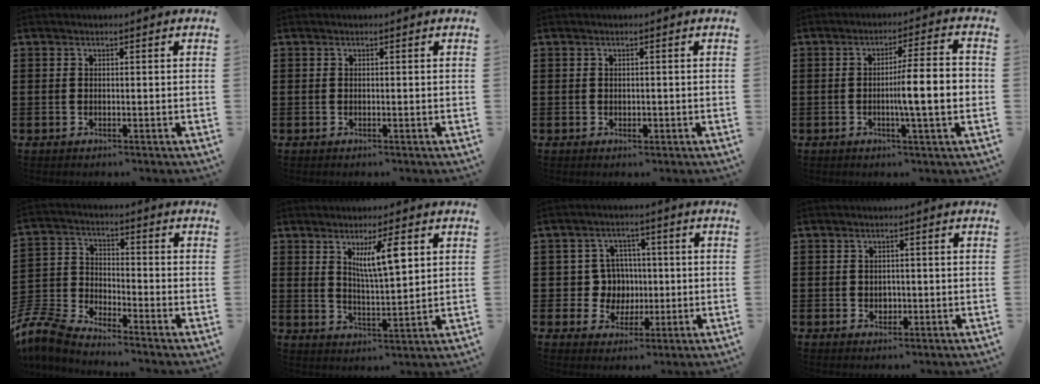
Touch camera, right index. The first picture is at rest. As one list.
[{"total": 0.0}, {"total": 0.8, "force": [-0.2, 0.6, 0.6], "torque": [-0.011, 0.000, -0.003]}, {"total": 7.8, "force": [-1.2, 0.6, 7.7], "torque": [-0.114, -0.008, -0.026]}, {"total": 7.6, "force": [-7.2, 1.2, 1.8], "torque": [-0.072, -0.002, -0.155]}, {"total": 6.8, "force": [2.9, 1.6, 6.0], "torque": [-0.107, 0.001, 0.044]}, {"total": 6.3, "force": [0.2, 6.0, 1.9], "torque": [-0.055, 0.015, 0.003]}, {"total": 1.5, "force": [0.0, 1.3, 0.6], "torque": [-0.015, 0.007, -0.001]}]